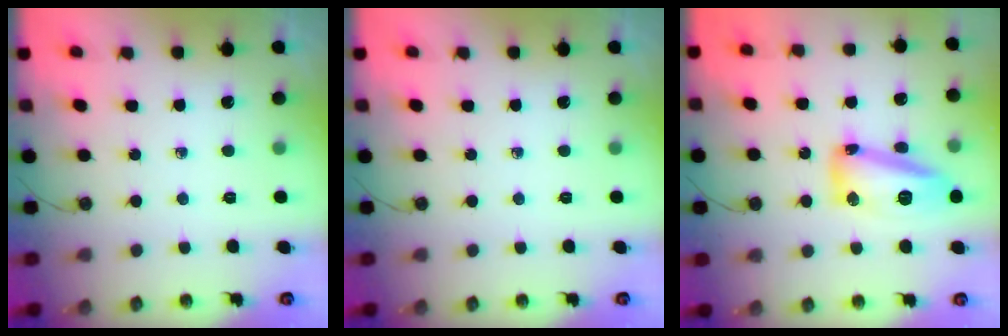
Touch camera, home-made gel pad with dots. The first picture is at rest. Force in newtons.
{"total": 0.0}
{"total": 15.6, "press": 15.6, "slide": 0.9}